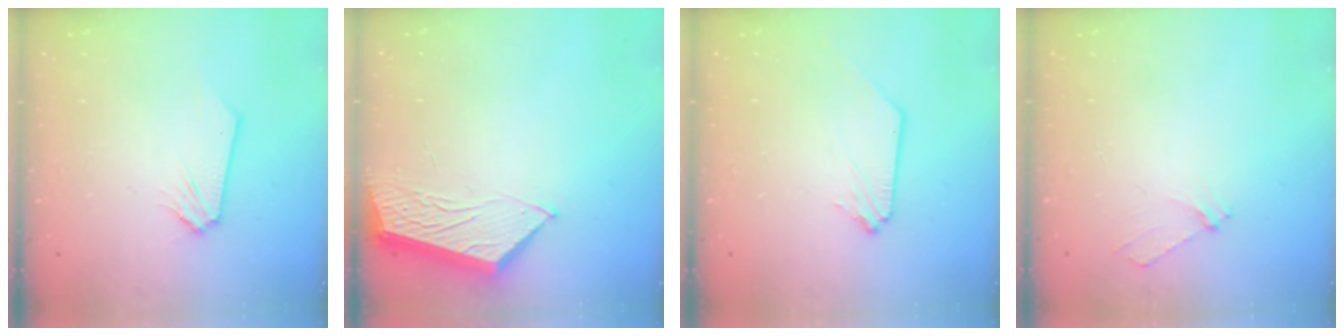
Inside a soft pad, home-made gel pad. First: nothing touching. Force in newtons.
{"total": 4.5, "press": 4.4, "slide": 0.4}
{"total": 0.0}
{"total": 4.1, "press": 4.0, "slide": 0.7}